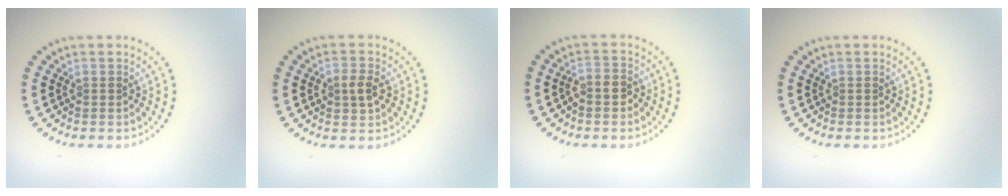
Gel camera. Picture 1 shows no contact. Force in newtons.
{"total": 2.1, "press": 2.1, "slide": 0.2}
{"total": 2.0, "press": 1.8, "slide": 1.0}
{"total": 0.0}